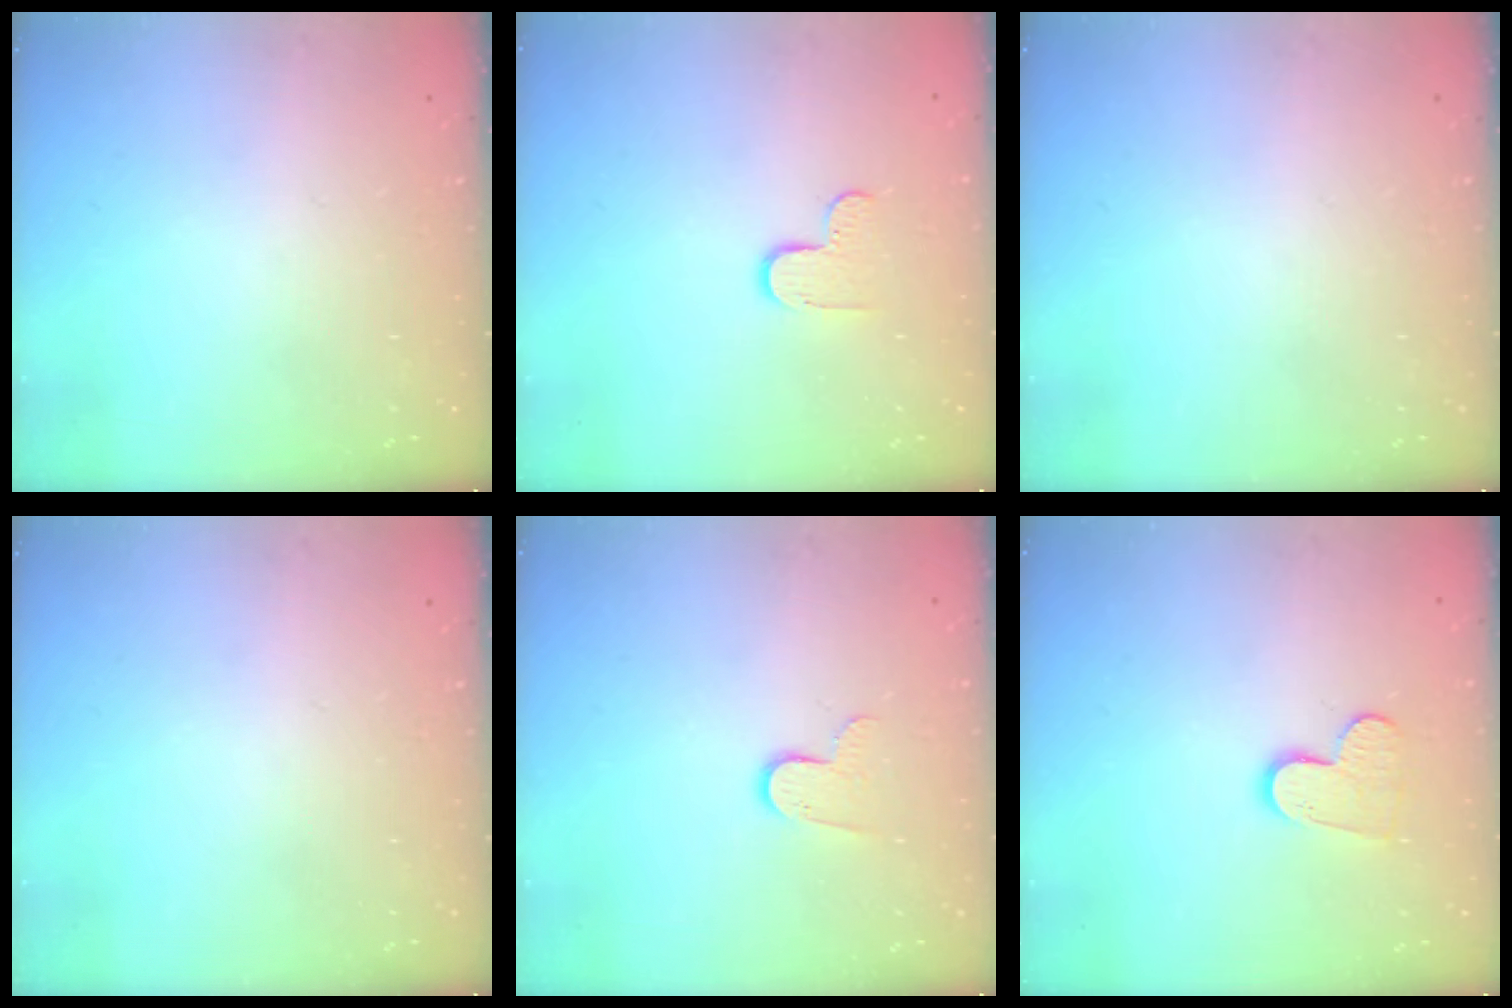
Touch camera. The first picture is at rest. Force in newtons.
{"total": 4.7, "press": 4.6, "slide": 0.4}
{"total": 0.0}
{"total": 0.0}
{"total": 7.6, "press": 7.6, "slide": 0.7}
{"total": 8.9, "press": 8.9, "slide": 0.7}